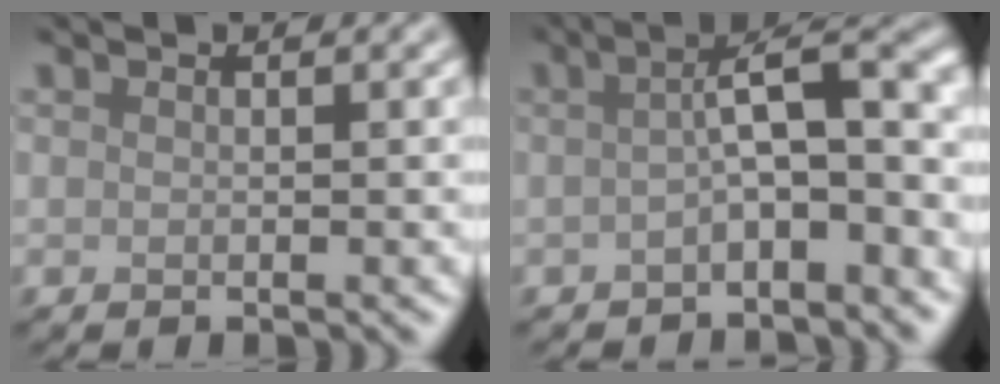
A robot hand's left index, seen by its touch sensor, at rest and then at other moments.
{"total": 5.6, "force": [-1.1, 1.6, 5.3], "torque": [-0.071, 0.015, -0.025]}